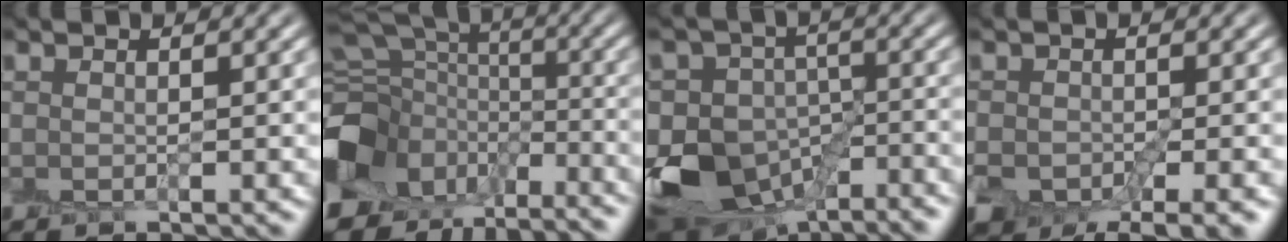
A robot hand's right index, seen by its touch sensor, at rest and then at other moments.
{"total": 16.3, "force": [-9.1, 11.3, 7.4], "torque": [-0.199, -0.011, -0.131]}
{"total": 10.9, "force": [-5.8, 7.4, 5.5], "torque": [-0.091, 0.007, -0.101]}
{"total": 6.0, "force": [-3.4, 3.0, 4.0], "torque": [-0.076, -0.019, -0.056]}